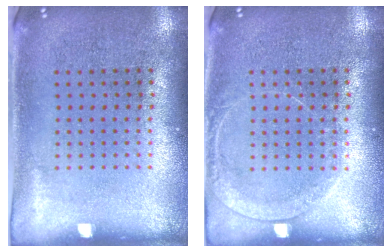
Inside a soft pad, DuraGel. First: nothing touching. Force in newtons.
{"total": 1.4, "press": 1.4, "slide": 0.1}